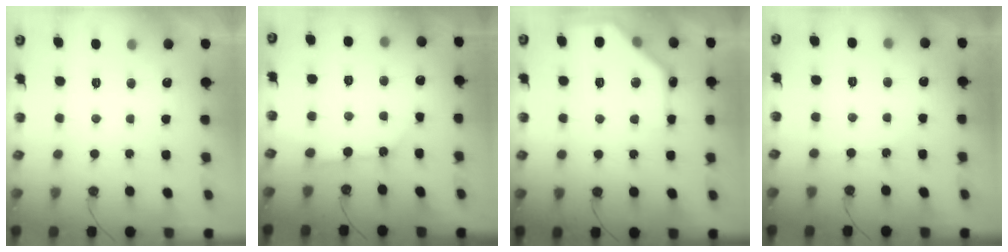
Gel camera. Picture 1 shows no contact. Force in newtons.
{"total": 5.2, "press": 5.1, "slide": 0.5}
{"total": 14.7, "press": 14.6, "slide": 0.4}
{"total": 1.6, "press": 1.5, "slide": 0.3}